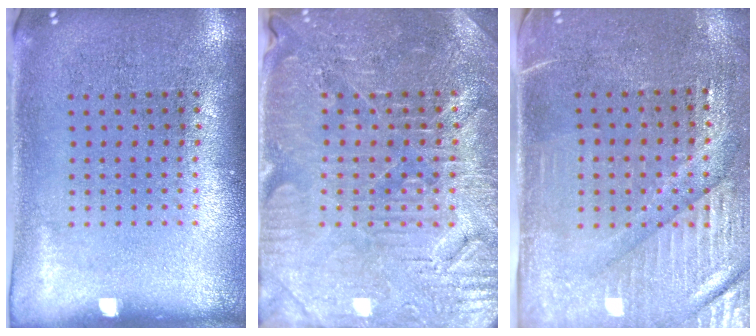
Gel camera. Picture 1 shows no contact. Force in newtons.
{"total": 4.0, "press": 3.9, "slide": 0.8}
{"total": 3.5, "press": 3.1, "slide": 1.5}